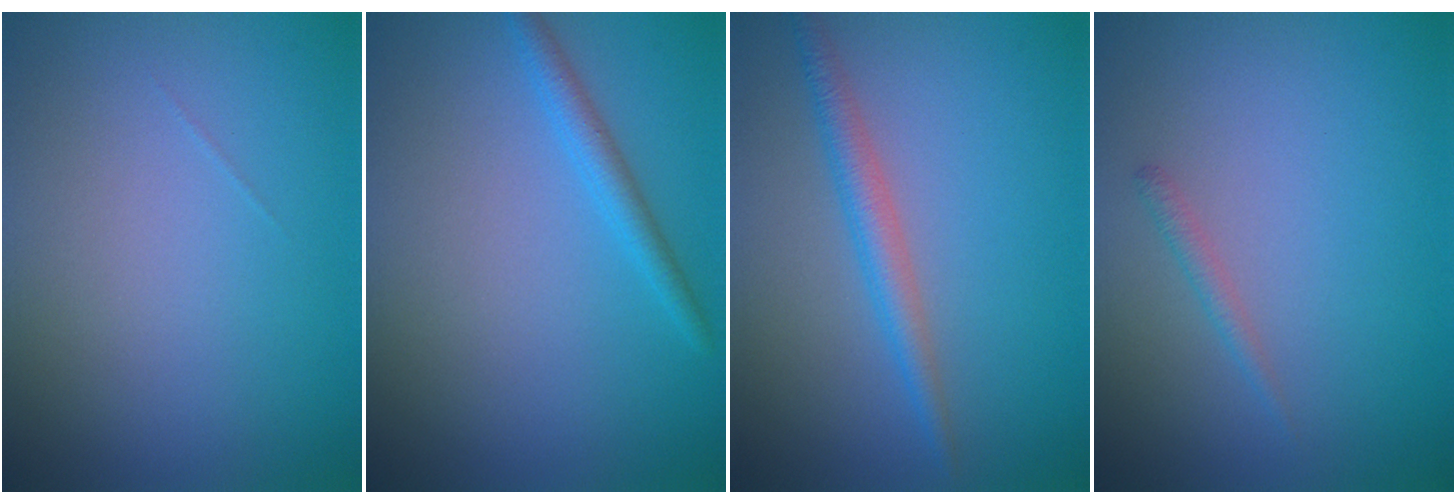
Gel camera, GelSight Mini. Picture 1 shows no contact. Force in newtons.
{"total": 1.8, "press": 1.8, "slide": 0.1}
{"total": 2.5, "press": 2.5, "slide": 0.1}
{"total": 0.9, "press": 0.9, "slide": 0.0}